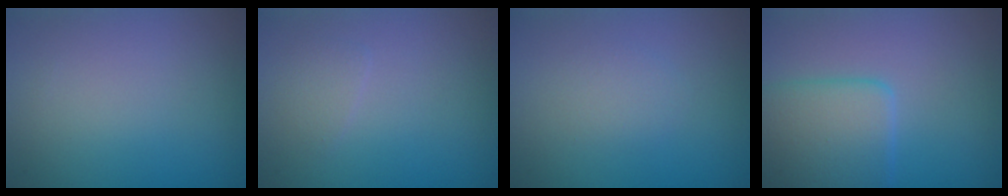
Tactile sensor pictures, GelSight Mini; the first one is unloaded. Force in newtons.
{"total": 1.0, "press": 1.0, "slide": 0.0}
{"total": 1.2, "press": 1.2, "slide": 0.0}
{"total": 5.3, "press": 5.3, "slide": 0.3}